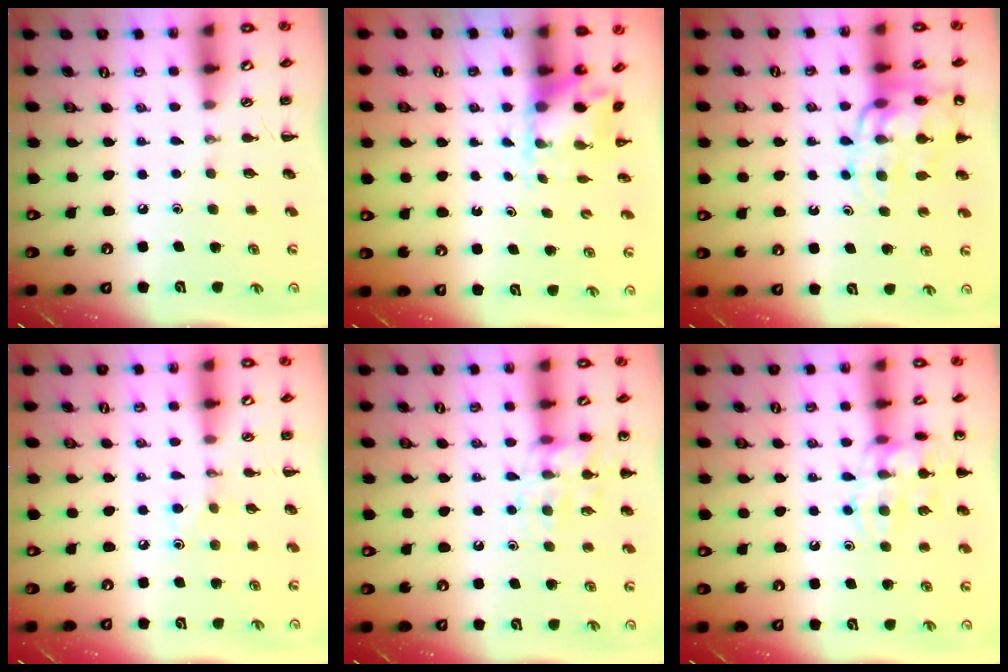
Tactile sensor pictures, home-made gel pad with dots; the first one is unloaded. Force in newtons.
{"total": 3.7, "press": 3.7, "slide": 0.6}
{"total": 14.0, "press": 13.7, "slide": 2.7}
{"total": 3.9, "press": 3.8, "slide": 1.1}
{"total": 14.3, "press": 14.2, "slide": 1.8}
{"total": 14.6, "press": 14.5, "slide": 1.5}